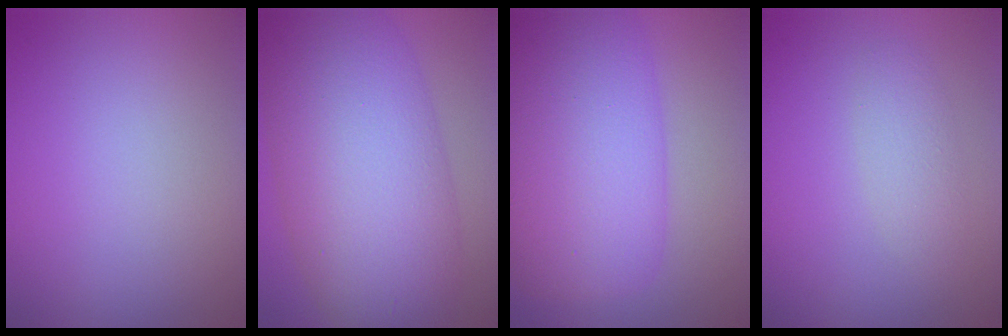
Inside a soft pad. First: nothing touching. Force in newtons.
{"total": 12.3, "press": 12.3, "slide": 0.3}
{"total": 11.1, "press": 11.1, "slide": 0.1}
{"total": 1.7, "press": 1.7, "slide": 0.1}